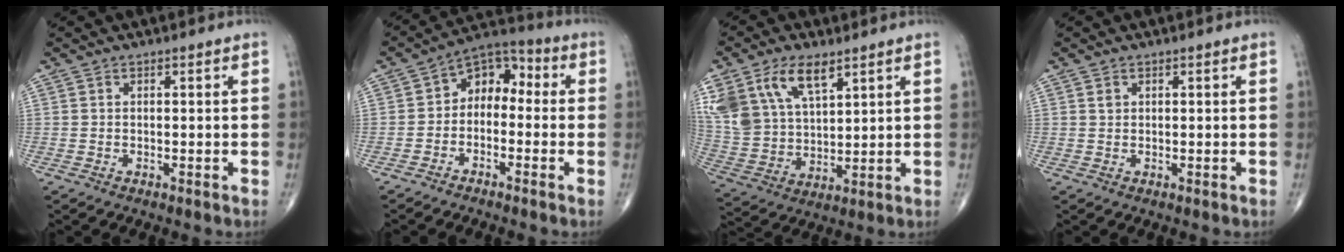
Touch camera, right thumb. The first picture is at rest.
{"total": 8.0, "force": [-0.9, 5.7, 5.6], "torque": [-0.053, 0.042, -0.037]}
{"total": 17.8, "force": [9.5, 10.0, 11.3], "torque": [-0.233, -0.017, 0.191]}
{"total": 0.9, "force": [0.4, 0.7, 0.3], "torque": [0.000, -0.002, 0.007]}